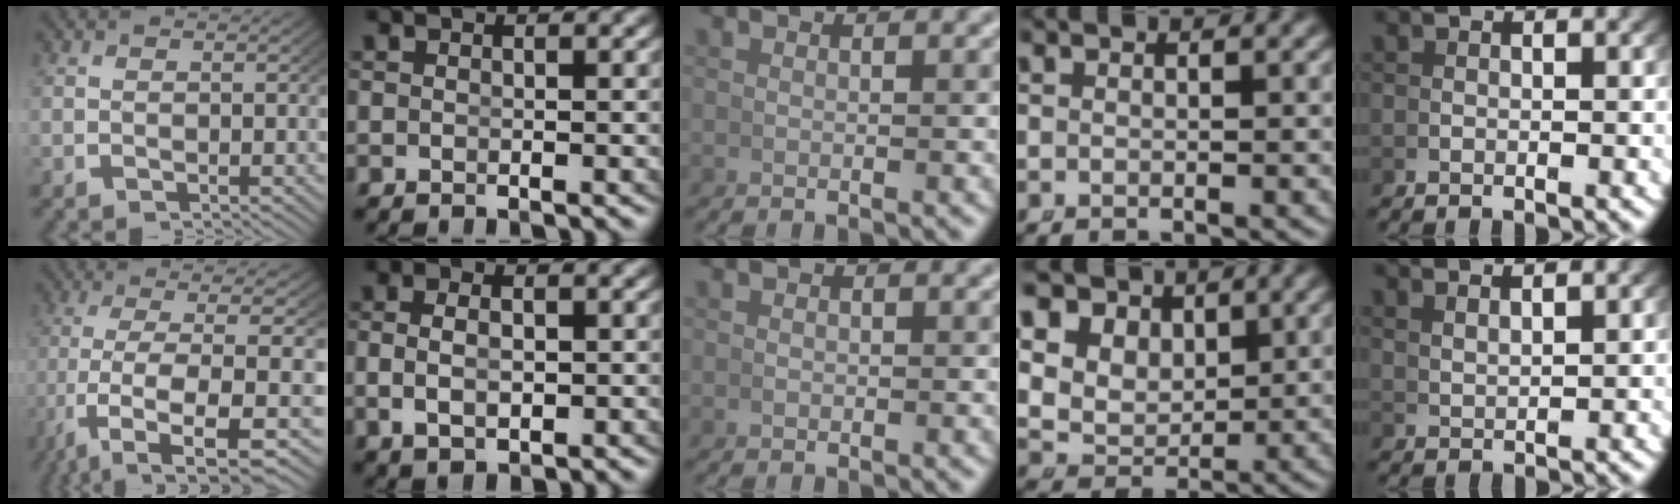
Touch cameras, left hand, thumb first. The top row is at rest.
{"thumb": {"total": 12.9, "force": [-4.0, 6.2, 10.5], "torque": [-0.236, -0.055, -0.025]}, "index": {"total": 3.1, "force": [-0.6, 1.5, 2.6], "torque": [-0.045, -0.011, 0.001]}, "ring": {"total": 12.7, "force": [3.1, 10.6, 6.3], "torque": [-0.153, -0.013, 0.043]}, "little": {"total": 3.2, "force": [3.1, -0.5, 0.9], "torque": [-0.006, 0.005, 0.062]}}